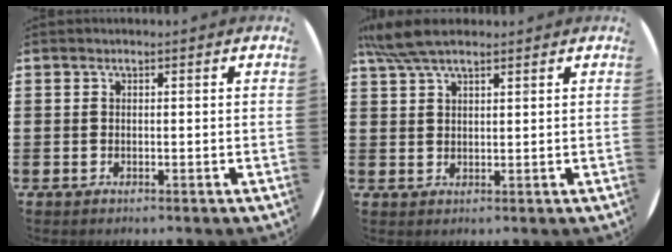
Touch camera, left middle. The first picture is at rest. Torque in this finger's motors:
{"motor_torque": [1.14, -1.00, 0.19, 0.13]}